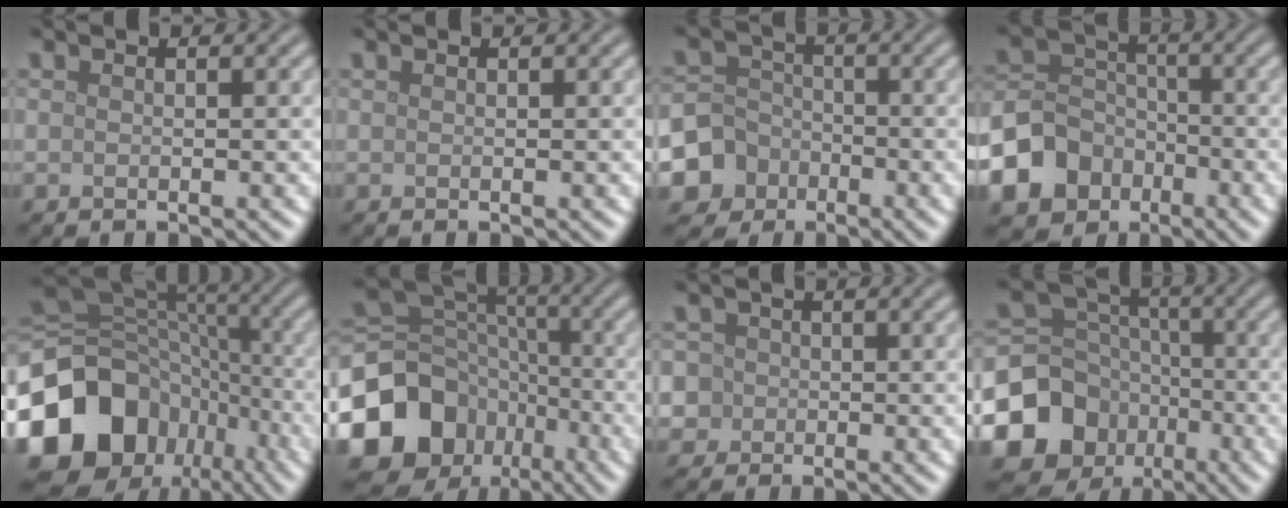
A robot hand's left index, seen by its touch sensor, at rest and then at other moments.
{"total": 0.0}
{"total": 6.9, "force": [-3.2, 6.1, 0.9], "torque": [-0.013, -0.004, -0.082]}
{"total": 8.7, "force": [-4.5, 7.2, 2.3], "torque": [-0.049, -0.009, -0.104]}
{"total": 19.2, "force": [-7.8, 15.1, 8.8], "torque": [-0.214, -0.004, -0.133]}
{"total": 16.1, "force": [-8.0, 12.5, 6.3], "torque": [-0.167, -0.010, -0.132]}
{"total": 5.6, "force": [-0.3, 5.4, 1.7], "torque": [-0.037, 0.029, -0.037]}
{"total": 13.5, "force": [-6.3, 11.1, 4.3], "torque": [-0.100, -0.029, -0.122]}